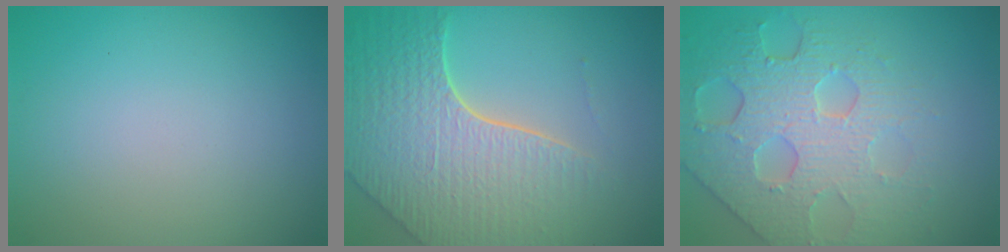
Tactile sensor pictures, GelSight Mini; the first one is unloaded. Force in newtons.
{"total": 7.7, "press": 5.6, "slide": 5.3}
{"total": 6.1, "press": 5.0, "slide": 3.5}